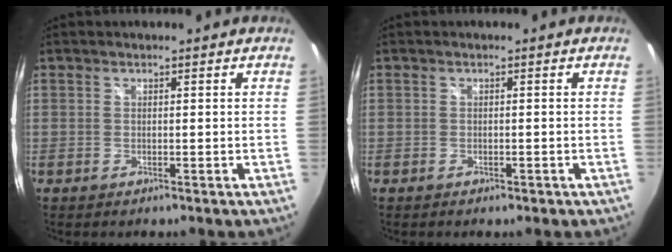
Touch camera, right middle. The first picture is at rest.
{"total": 1.4, "force": [-0.7, 1.0, 0.7], "torque": [-0.013, -0.004, -0.008]}